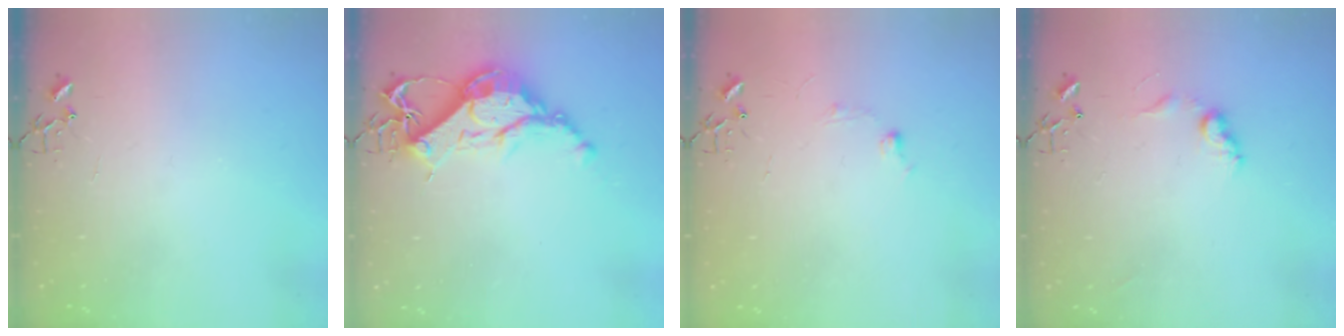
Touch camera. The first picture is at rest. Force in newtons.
{"total": 13.8, "press": 13.8, "slide": 1.1}
{"total": 5.8, "press": 5.7, "slide": 0.7}
{"total": 7.9, "press": 7.9, "slide": 0.5}